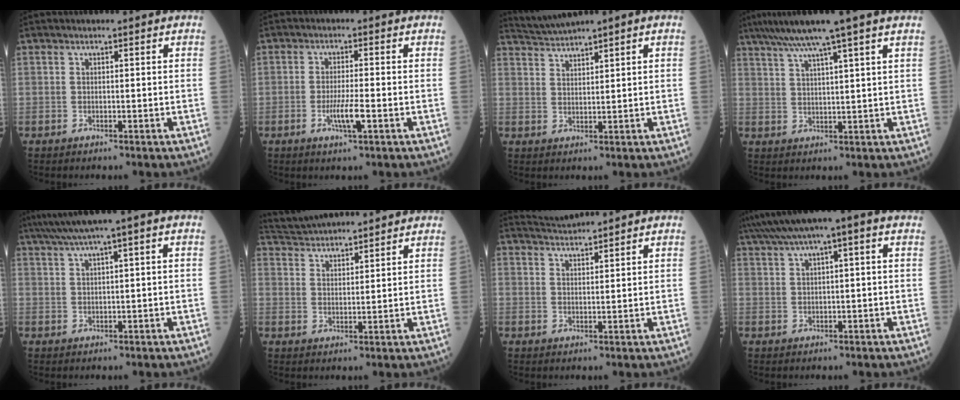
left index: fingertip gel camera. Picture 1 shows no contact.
{"total": 4.7, "force": [-1.9, 0.6, 4.3], "torque": [-0.083, -0.007, -0.037]}
{"total": 3.3, "force": [3.0, -0.7, 1.1], "torque": [-0.036, 0.013, 0.068]}
{"total": 9.6, "force": [7.1, -1.5, 6.3], "torque": [-0.106, 0.022, 0.106]}
{"total": 5.9, "force": [3.6, -0.6, 4.6], "torque": [-0.089, 0.028, 0.065]}
{"total": 10.8, "force": [10.4, 0.8, 2.9], "torque": [-0.064, 0.033, 0.169]}
{"total": 3.5, "force": [3.4, -0.8, -0.1], "torque": [-0.001, 0.013, 0.066]}
{"total": 8.2, "force": [5.1, 0.5, 6.5], "torque": [-0.114, 0.044, 0.082]}